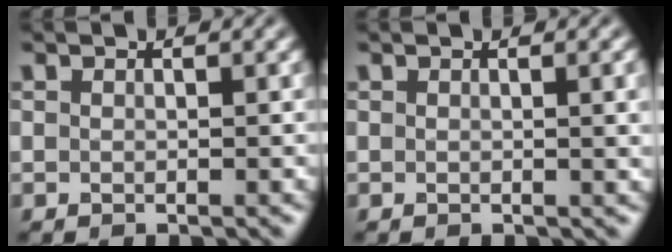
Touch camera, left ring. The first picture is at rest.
{"total": 2.1, "force": [0.2, 0.6, 2.0], "torque": [-0.018, 0.002, -0.001]}